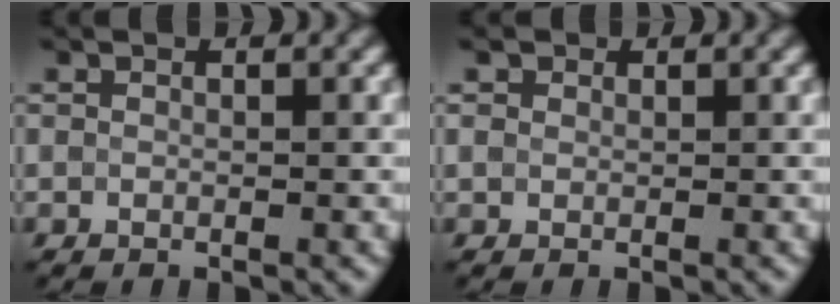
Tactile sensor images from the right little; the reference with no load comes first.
{"total": 1.1, "force": [0.6, 0.9, 0.4], "torque": [-0.011, 0.003, 0.004]}